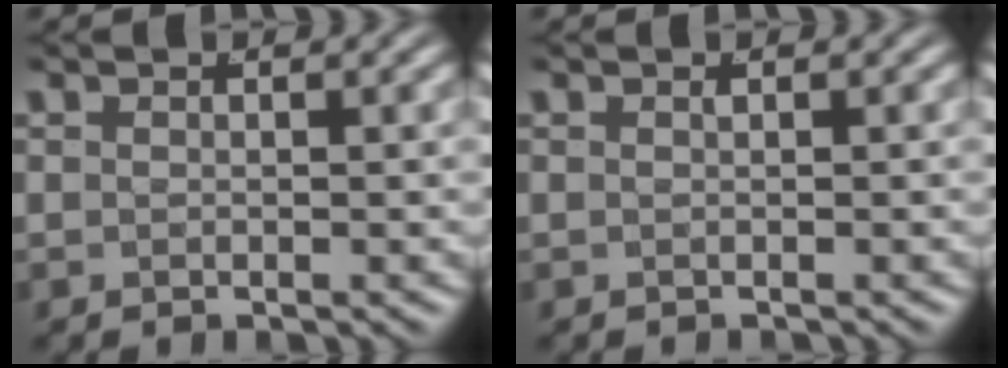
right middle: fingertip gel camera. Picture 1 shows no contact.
{"total": 0.5, "force": [-0.5, -0.1, 0.1], "torque": [-0.005, -0.005, -0.003]}